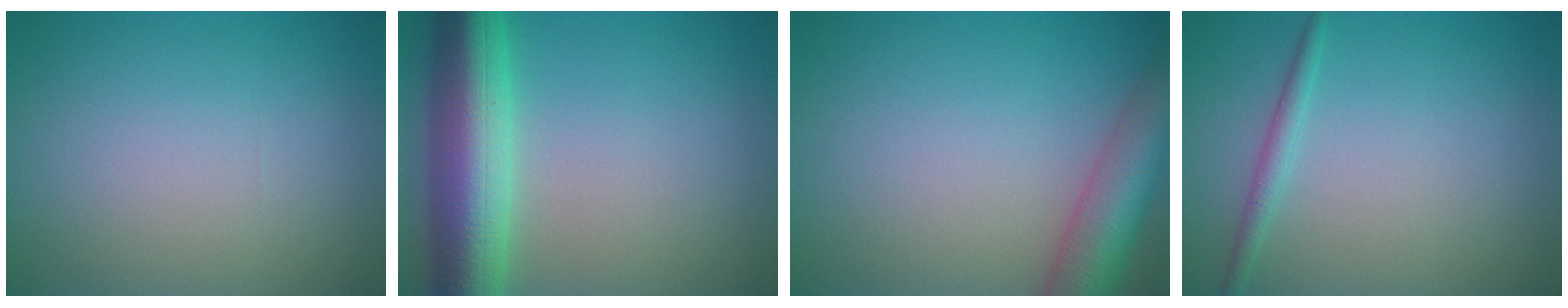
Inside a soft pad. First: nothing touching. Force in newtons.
{"total": 9.5, "press": 9.5, "slide": 0.1}
{"total": 6.7, "press": 6.7, "slide": 0.3}
{"total": 1.4, "press": 1.4, "slide": 0.1}